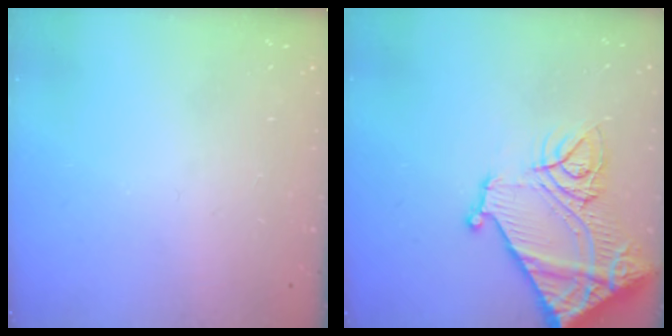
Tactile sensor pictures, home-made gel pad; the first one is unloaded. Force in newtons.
{"total": 18.3, "press": 18.1, "slide": 2.2}